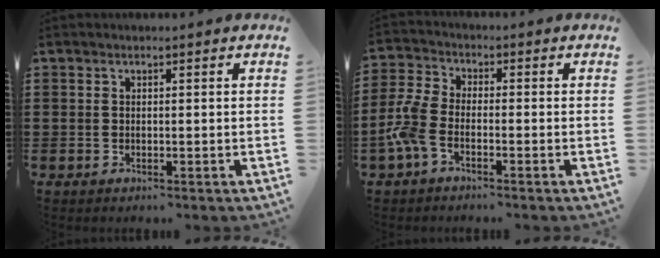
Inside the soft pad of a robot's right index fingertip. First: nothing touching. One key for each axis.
{"total": 5.3, "fx": -3.0, "fy": 2.1, "fz": 3.8, "tx": -0.115, "ty": -0.011, "tz": -0.069}